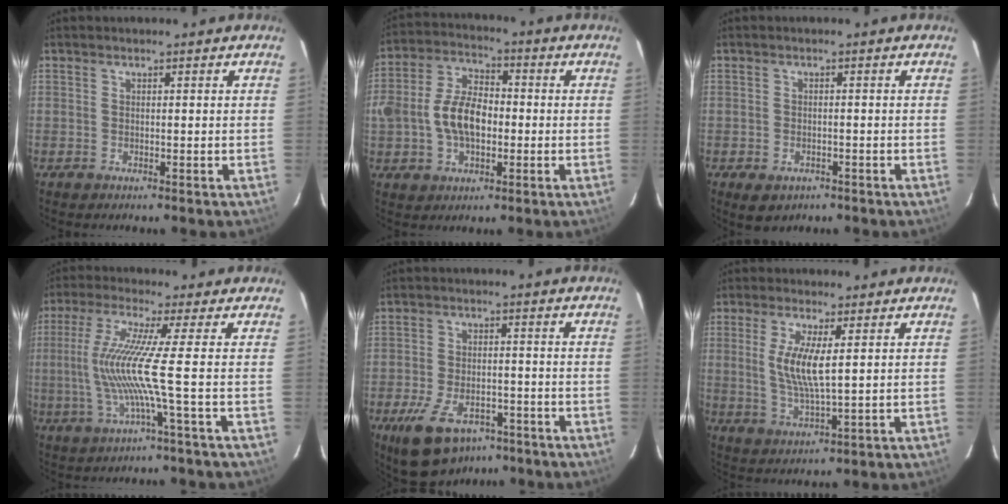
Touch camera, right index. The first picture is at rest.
{"total": 12.0, "force": [-1.6, 7.5, 9.2], "torque": [-0.190, 0.017, -0.029]}
{"total": 4.2, "force": [-2.3, 2.9, 1.9], "torque": [-0.042, -0.009, -0.026]}
{"total": 9.7, "force": [-1.3, -2.7, 9.2], "torque": [-0.182, -0.011, -0.019]}
{"total": 13.4, "force": [-8.3, 7.3, 7.5], "torque": [-0.166, -0.016, -0.130]}
{"total": 5.4, "force": [1.0, 1.3, 5.2], "torque": [-0.102, -0.006, 0.021]}